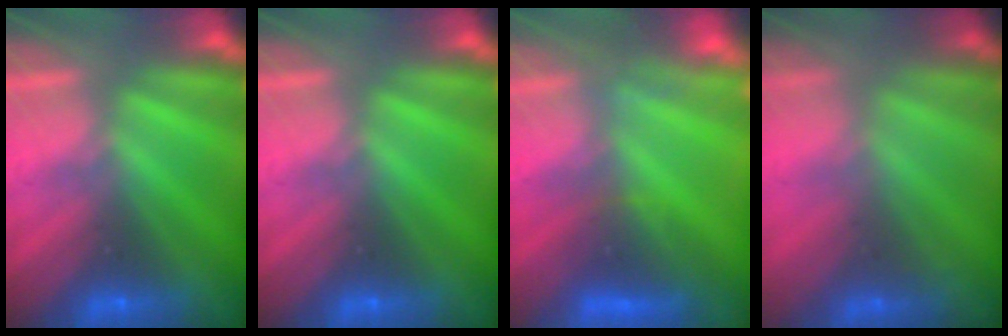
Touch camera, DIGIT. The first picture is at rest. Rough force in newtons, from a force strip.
{"total": 0.0}
{"total": 4.9}
{"total": 1.7}